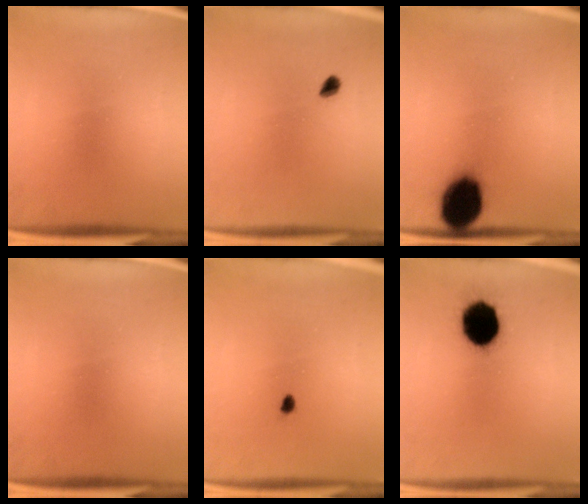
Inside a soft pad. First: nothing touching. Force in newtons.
{"total": 1.7}
{"total": 13.5}
{"total": 0.0}
{"total": 0.7}
{"total": 14.1}